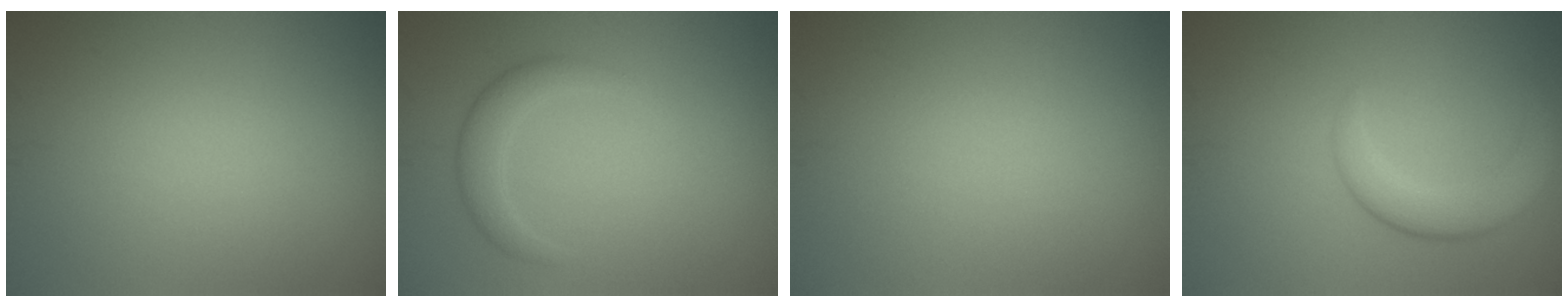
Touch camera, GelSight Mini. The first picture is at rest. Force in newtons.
{"total": 2.4, "press": 2.4, "slide": 0.1}
{"total": 0.0}
{"total": 3.6, "press": 3.6, "slide": 0.1}